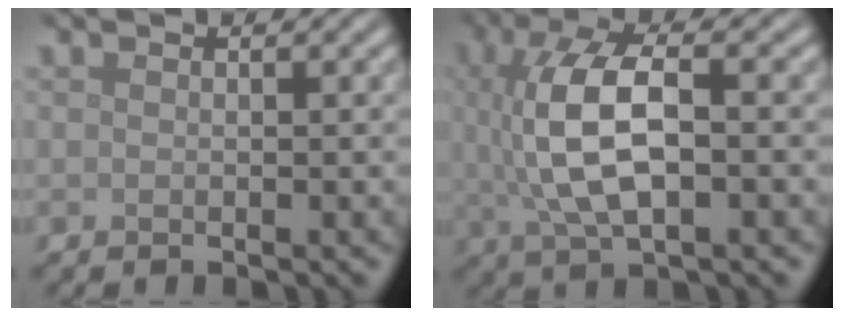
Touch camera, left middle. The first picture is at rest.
{"total": 7.7, "force": [0.3, 3.3, 6.9], "torque": [-0.149, 0.007, 0.006]}